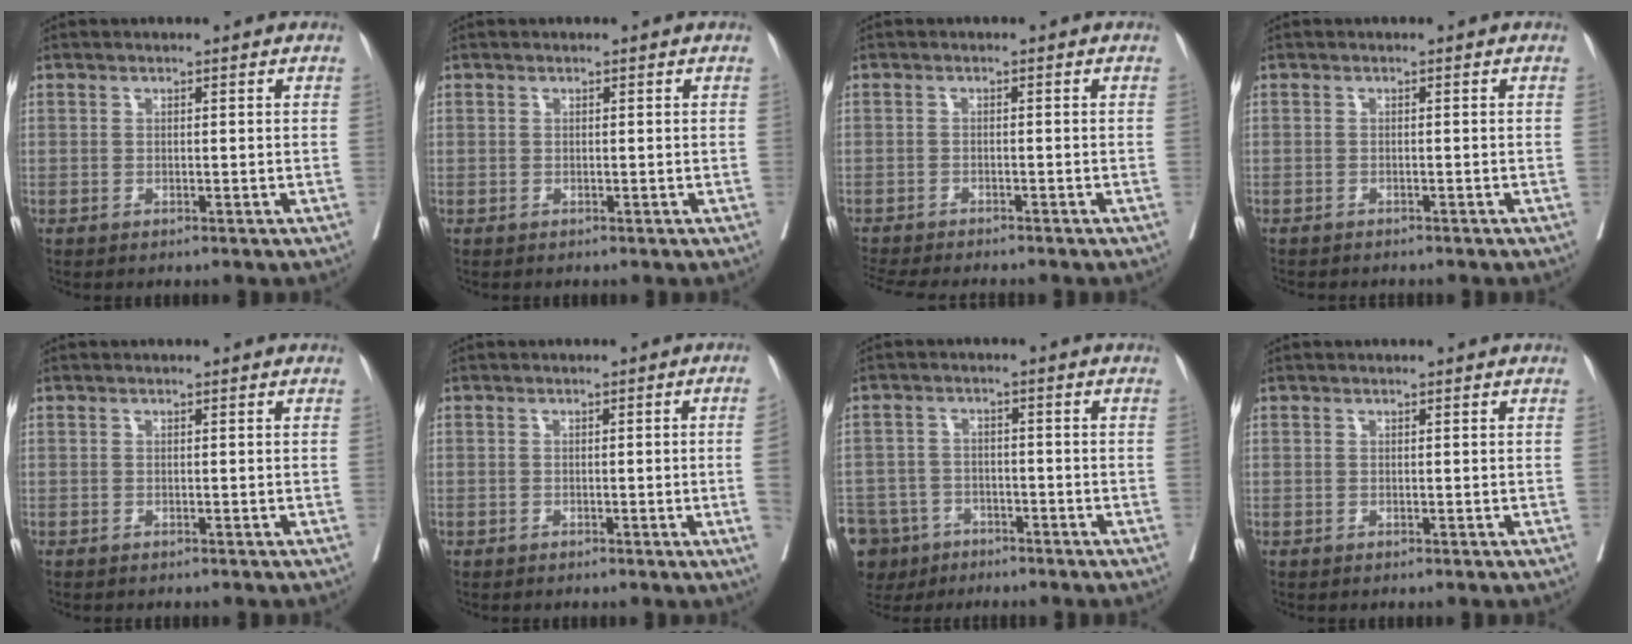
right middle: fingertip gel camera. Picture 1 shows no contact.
{"total": 0.0}
{"total": 10.3, "force": [-9.2, 1.3, 4.3], "torque": [-0.064, -0.017, -0.133]}
{"total": 3.9, "force": [-3.5, 0.9, 1.5], "torque": [-0.021, -0.006, -0.045]}
{"total": 0.8, "force": [-0.7, 0.2, 0.2], "torque": [-0.008, -0.001, -0.012]}
{"total": 3.2, "force": [-0.7, -0.8, 3.0], "torque": [-0.039, -0.001, -0.009]}
{"total": 14.4, "force": [-8.6, 10.7, 4.3], "torque": [-0.142, -0.004, -0.130]}
{"total": 0.0}